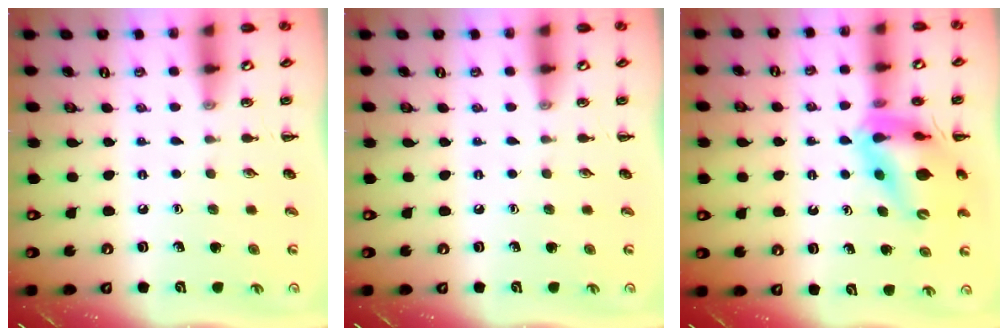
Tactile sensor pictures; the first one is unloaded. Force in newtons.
{"total": 0.0}
{"total": 13.7, "press": 13.1, "slide": 3.8}